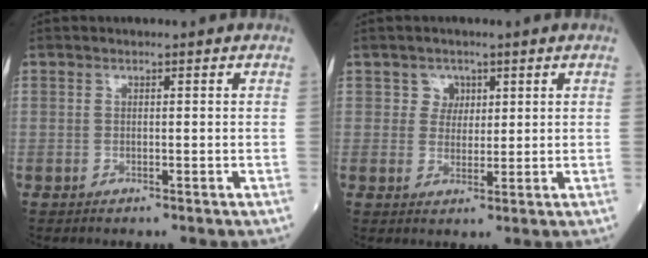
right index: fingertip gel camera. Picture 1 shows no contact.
{"total": 2.7, "force": [1.3, 2.3, 0.3], "torque": [0.003, -0.001, 0.016]}